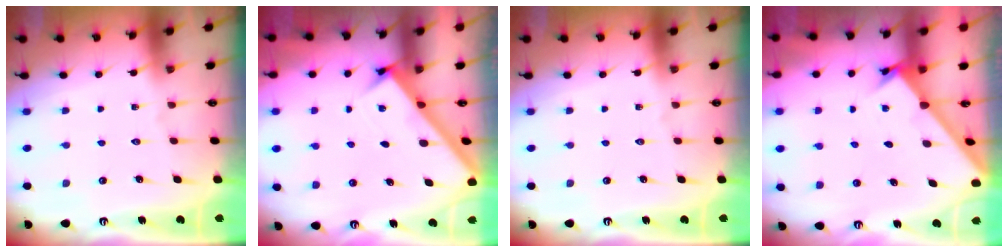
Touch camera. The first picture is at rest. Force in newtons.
{"total": 2.6, "press": 2.6, "slide": 0.3}
{"total": 0.0}
{"total": 1.6, "press": 1.6, "slide": 0.1}